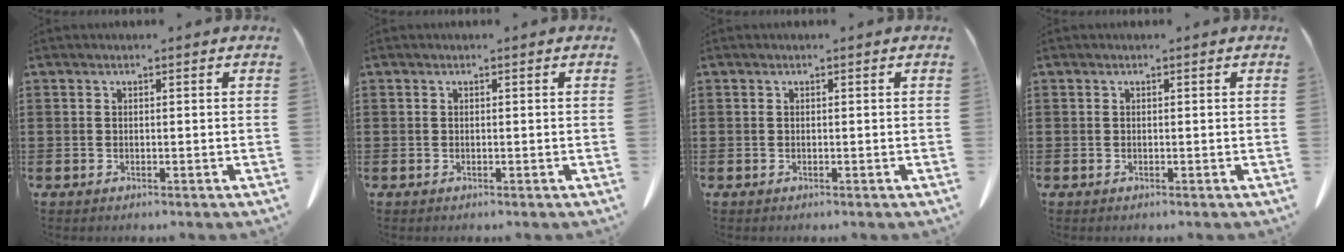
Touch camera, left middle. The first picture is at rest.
{"total": 0.0}
{"total": 0.0}
{"total": 0.0}